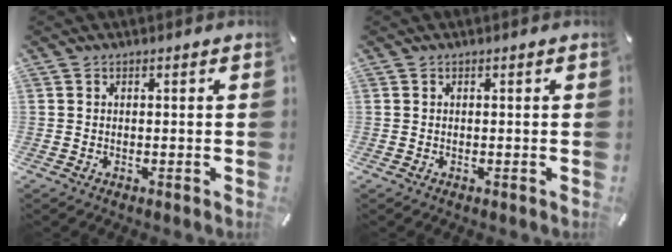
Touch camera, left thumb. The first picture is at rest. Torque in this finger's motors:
{"motor_torque": [-0.01, 0.01, -0.02, 0.01, 0.00]}